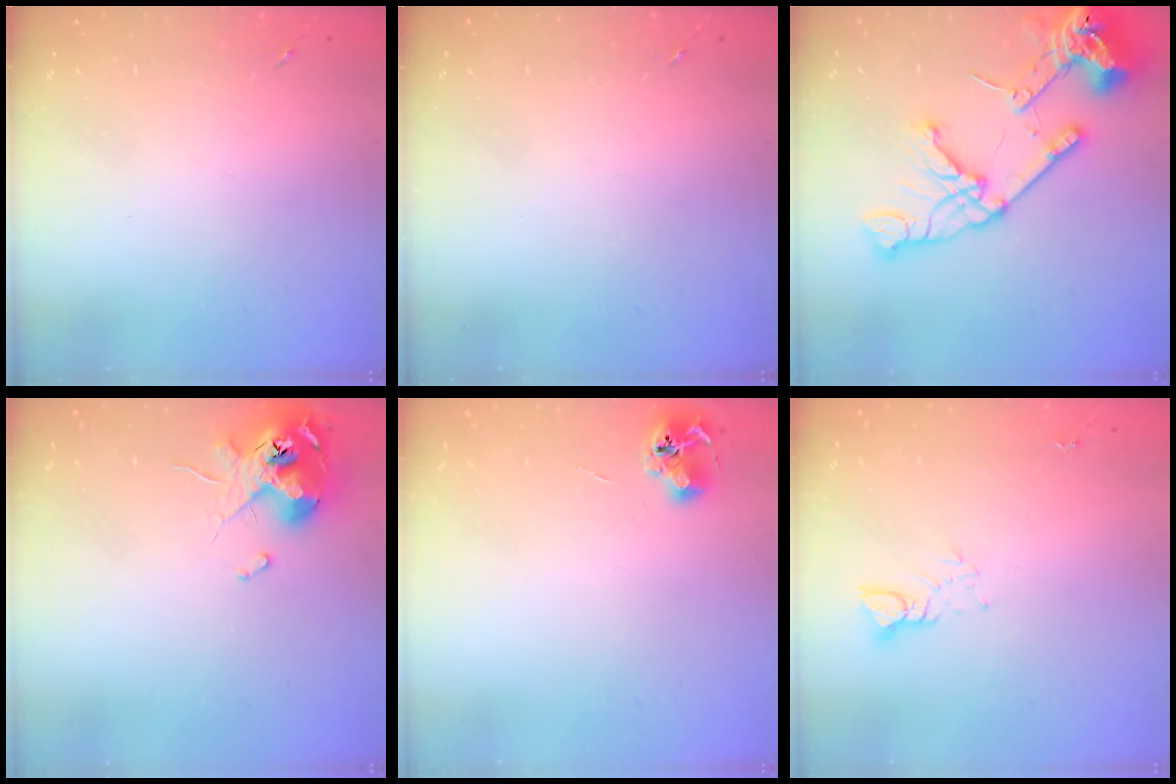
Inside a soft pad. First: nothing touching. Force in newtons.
{"total": 0.0}
{"total": 24.0, "press": 23.9, "slide": 2.5}
{"total": 11.9, "press": 11.8, "slide": 1.2}
{"total": 6.8, "press": 6.8, "slide": 0.9}
{"total": 3.9, "press": 3.8, "slide": 0.3}